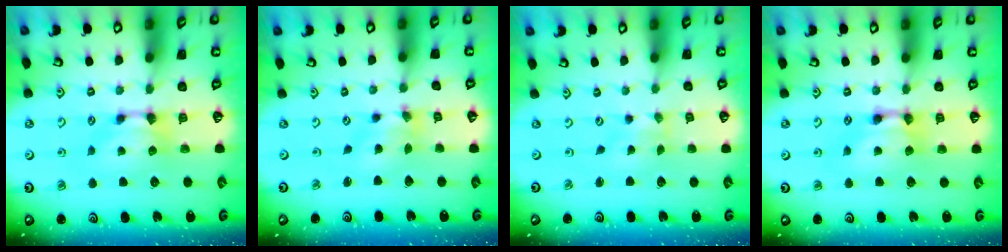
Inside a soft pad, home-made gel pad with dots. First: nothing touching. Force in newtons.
{"total": 1.8, "press": 1.3, "slide": 1.2}
{"total": 3.9, "press": 3.7, "slide": 1.1}
{"total": 2.0, "press": 2.0, "slide": 0.1}